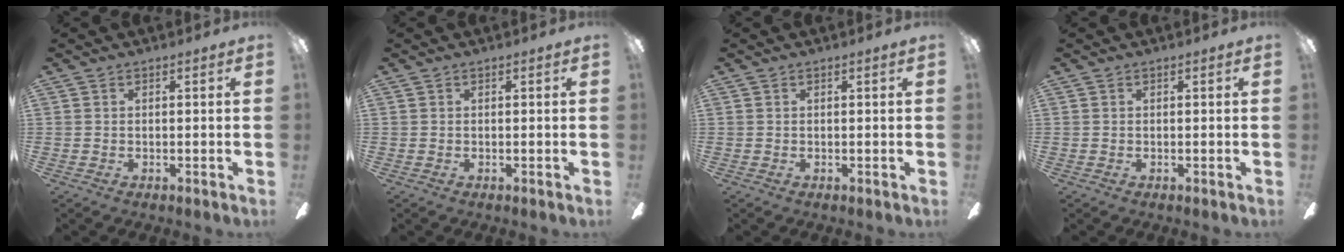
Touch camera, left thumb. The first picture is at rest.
{"total": 0.0}
{"total": 0.0}
{"total": 0.0}